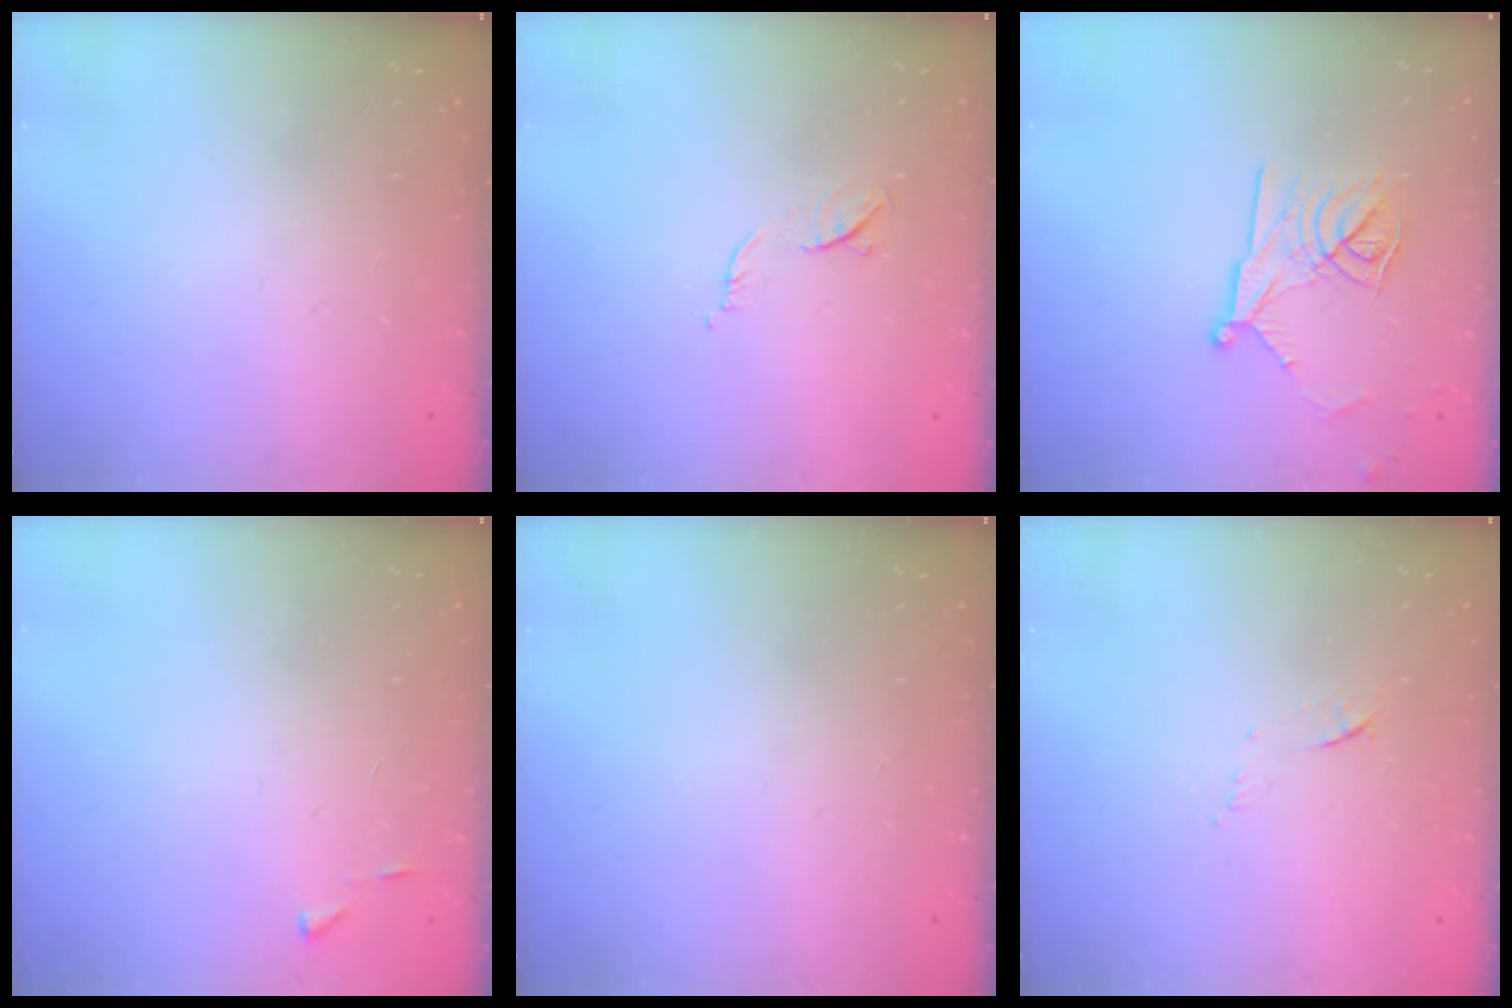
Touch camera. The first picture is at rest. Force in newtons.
{"total": 6.2, "press": 6.1, "slide": 1.1}
{"total": 13.5, "press": 13.5, "slide": 0.2}
{"total": 2.7, "press": 2.7, "slide": 0.3}
{"total": 0.0}
{"total": 6.2, "press": 6.2, "slide": 0.9}